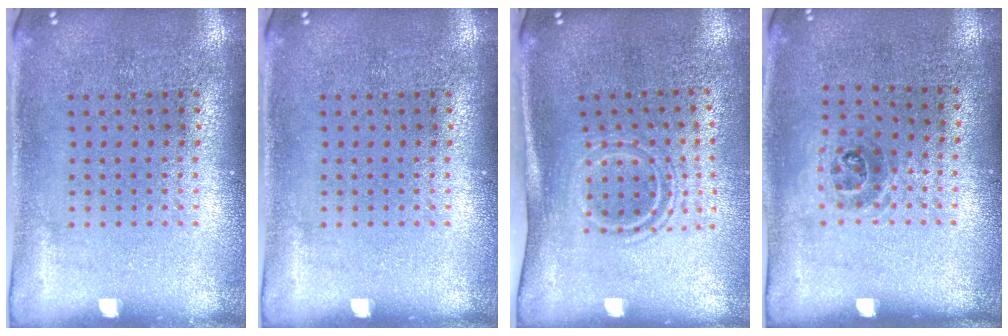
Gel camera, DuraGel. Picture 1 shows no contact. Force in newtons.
{"total": 0.0}
{"total": 1.8, "press": 1.2, "slide": 1.3}
{"total": 1.0, "press": 0.6, "slide": 0.7}